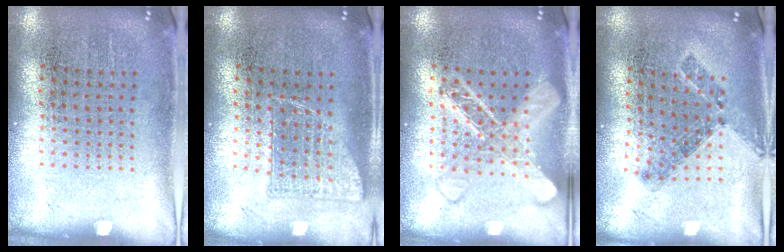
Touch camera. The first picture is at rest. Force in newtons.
{"total": 0.8, "press": 0.8, "slide": 0.2}
{"total": 3.0, "press": 3.0, "slide": 0.4}
{"total": 0.8, "press": 0.7, "slide": 0.4}